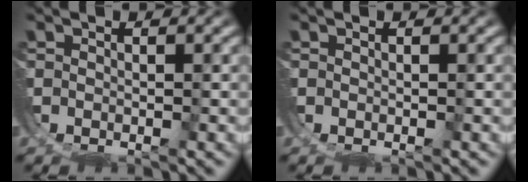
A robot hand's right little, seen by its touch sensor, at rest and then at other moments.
{"total": 0.0}